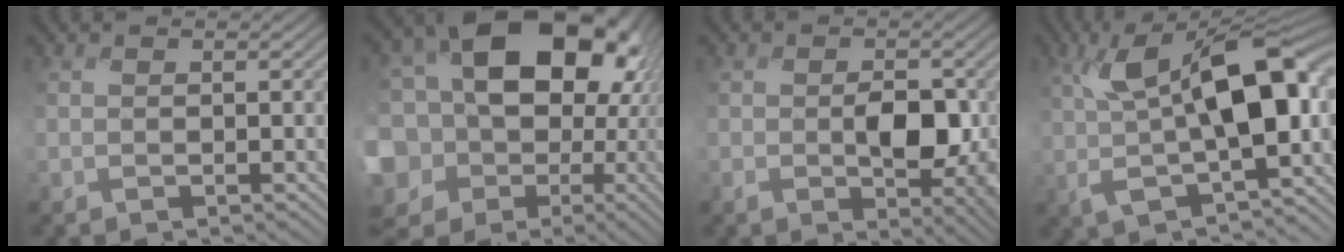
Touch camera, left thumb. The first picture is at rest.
{"total": 20.6, "force": [-0.8, 16.7, 12.0], "torque": [-0.246, 0.014, -0.034]}
{"total": 5.7, "force": [-0.7, 3.2, 4.6], "torque": [-0.077, -0.014, -0.008]}
{"total": 13.5, "force": [1.1, 6.4, 11.8], "torque": [-0.205, -0.002, 0.020]}